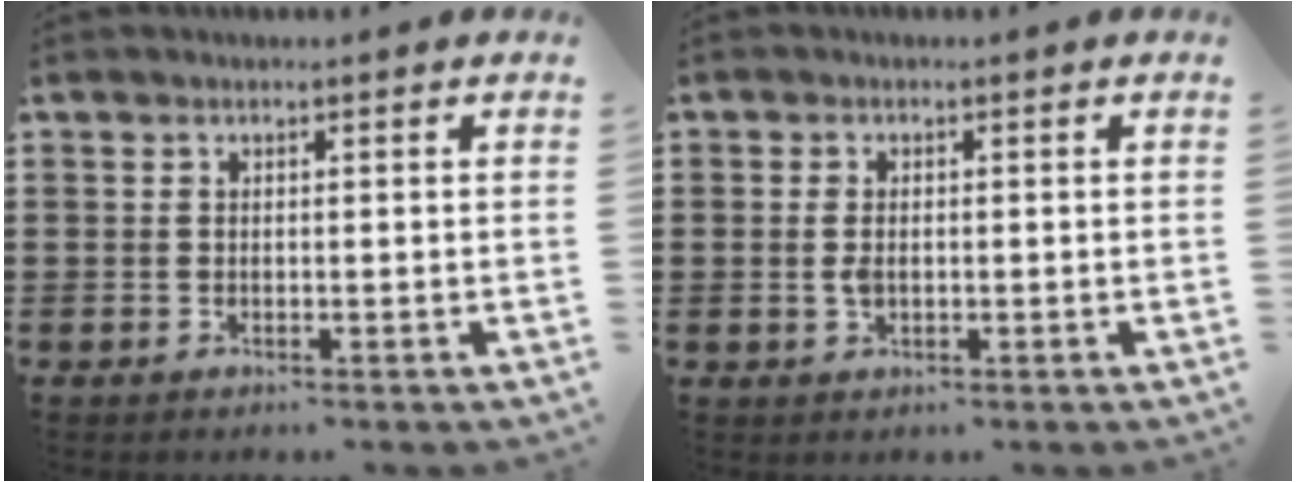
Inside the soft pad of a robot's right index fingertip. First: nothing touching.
{"total": 2.2, "force": [-0.1, 1.3, 1.8], "torque": [-0.043, 0.001, -0.005]}